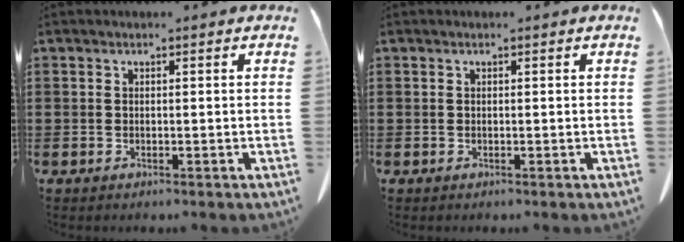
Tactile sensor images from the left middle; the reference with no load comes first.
{"total": 0.0}